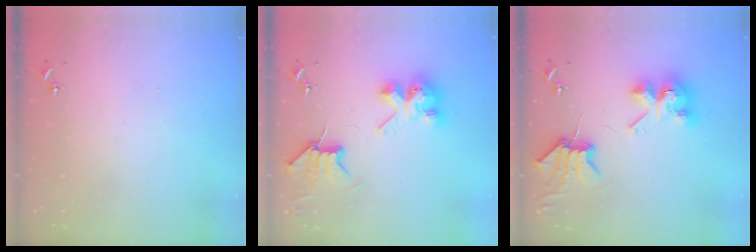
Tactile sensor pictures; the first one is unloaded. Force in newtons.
{"total": 9.2, "press": 9.2, "slide": 0.6}
{"total": 9.7, "press": 9.6, "slide": 1.3}